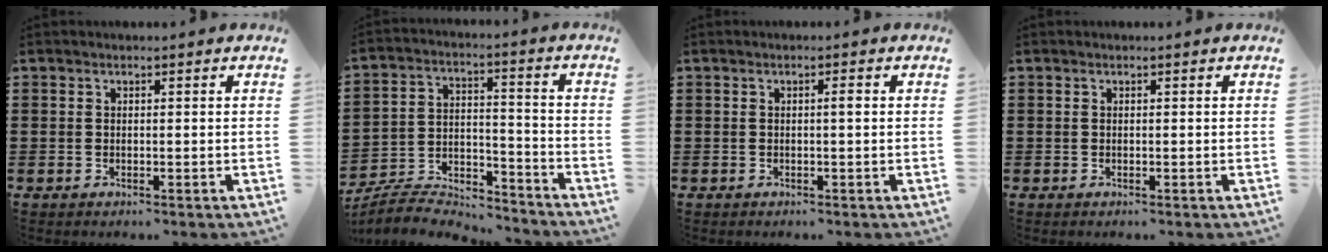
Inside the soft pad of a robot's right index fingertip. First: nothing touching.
{"total": 6.5, "force": [-6.3, 1.1, 1.4], "torque": [-0.038, 0.004, -0.126]}
{"total": 1.0, "force": [0.1, 0.0, 1.0], "torque": [-0.018, 0.000, 0.000]}
{"total": 0.0}